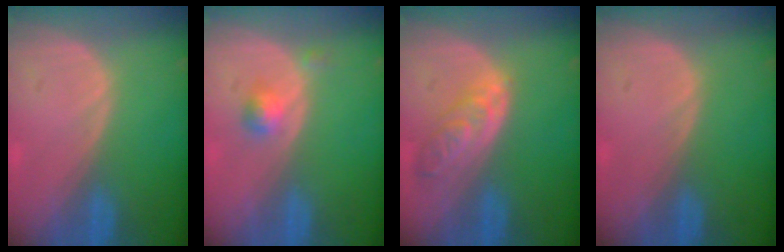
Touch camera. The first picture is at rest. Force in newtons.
{"total": 2.4, "press": 2.1, "slide": 1.1}
{"total": 5.4, "press": 5.1, "slide": 1.9}
{"total": 0.0}